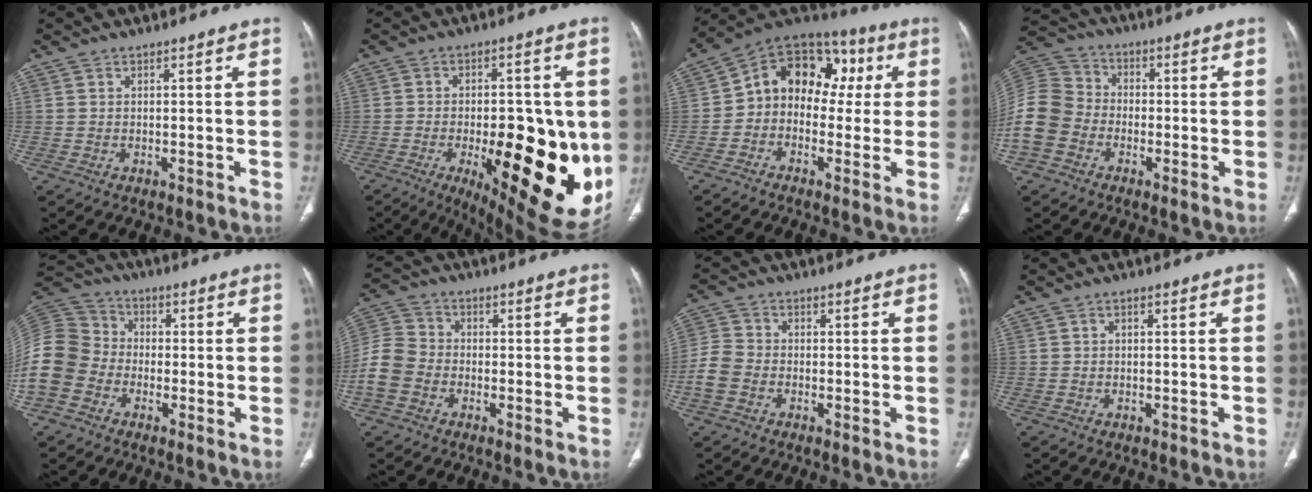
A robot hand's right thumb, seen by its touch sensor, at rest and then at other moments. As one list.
[{"total": 25.3, "force": [-5.1, 10.2, 22.5], "torque": [-0.247, -0.020, -0.043]}, {"total": 14.4, "force": [1.2, 11.0, 9.2], "torque": [-0.087, 0.054, 0.003]}, {"total": 12.3, "force": [-3.8, 10.1, 5.9], "torque": [-0.117, 0.035, -0.084]}, {"total": 14.4, "force": [-4.2, 12.0, 6.8], "torque": [-0.144, 0.046, -0.089]}, {"total": 8.6, "force": [-2.8, 6.9, 4.3], "torque": [-0.087, 0.022, -0.061]}, {"total": 6.1, "force": [-2.1, 4.8, 3.2], "torque": [-0.067, 0.012, -0.049]}, {"total": 0.8, "force": [-0.1, 0.5, 0.6], "torque": [-0.005, 0.003, -0.006]}]